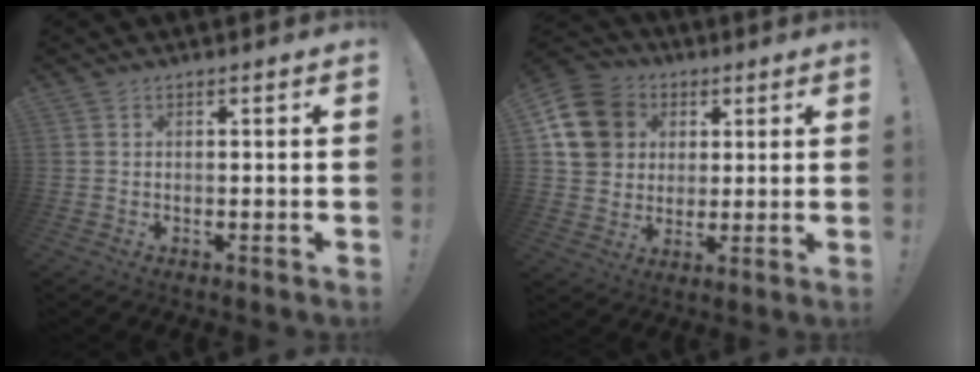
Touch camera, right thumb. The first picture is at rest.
{"total": 15.6, "force": [4.1, 13.5, 6.7], "torque": [-0.099, -0.007, 0.087]}